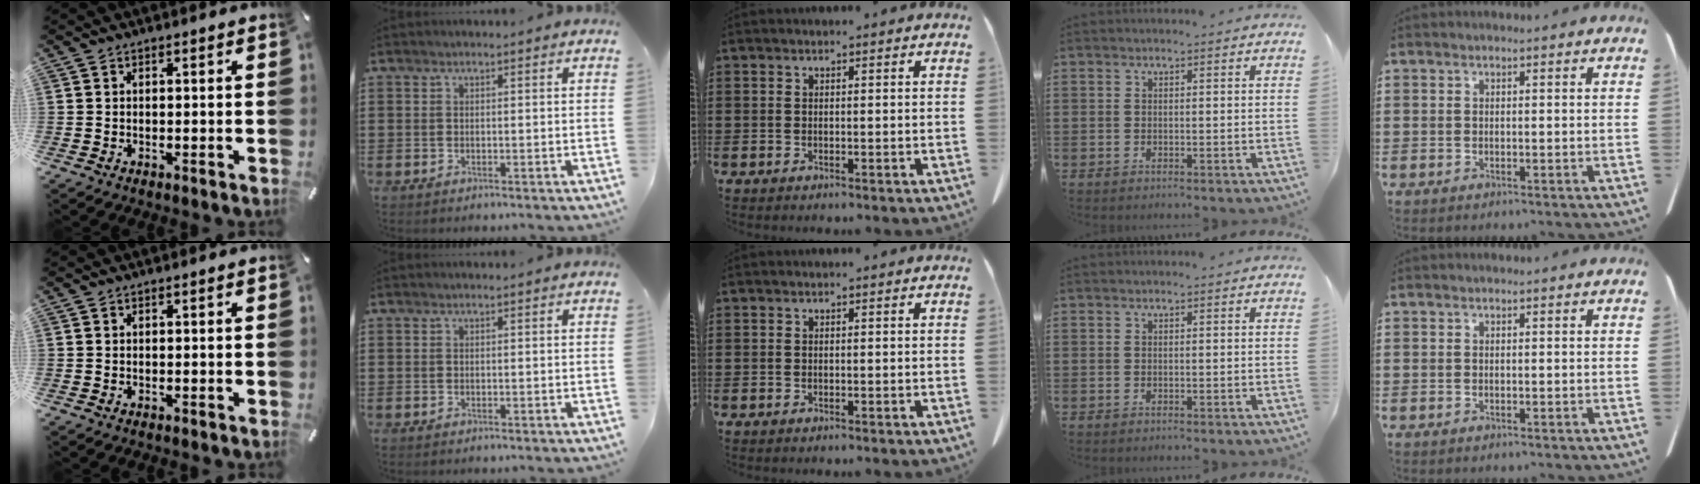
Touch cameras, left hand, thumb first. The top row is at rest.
{}